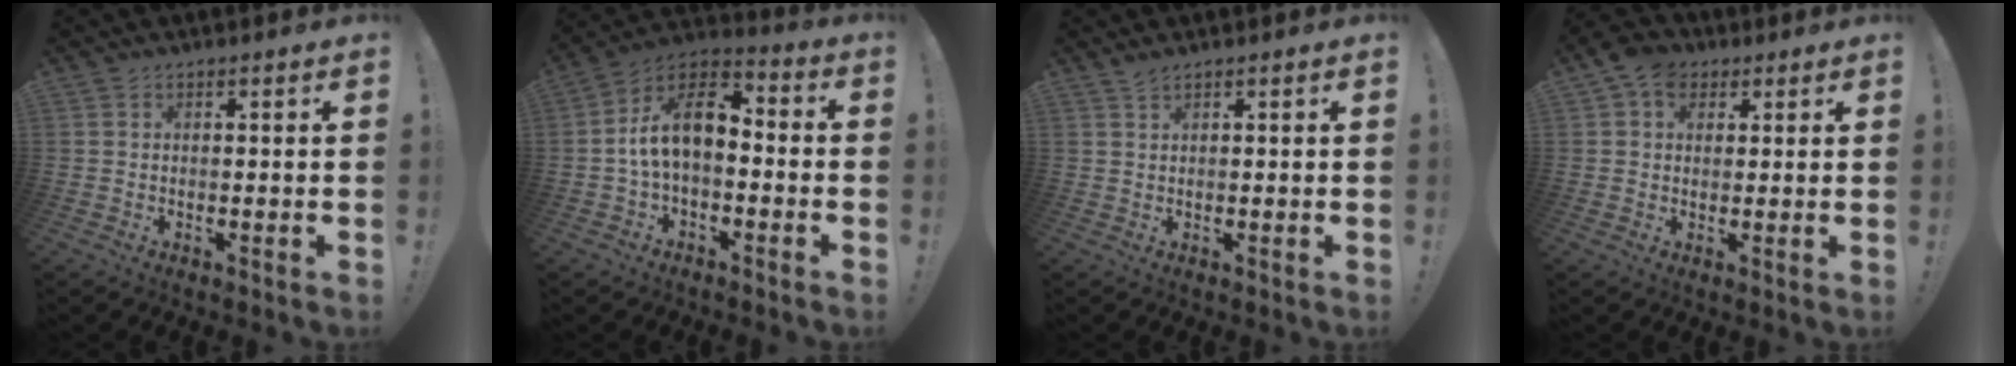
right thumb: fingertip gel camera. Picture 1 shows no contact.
{"total": 12.1, "force": [0.4, 7.2, 9.7], "torque": [-0.172, 0.010, 0.008]}
{"total": 1.5, "force": [1.3, 0.2, 0.7], "torque": [-0.006, -0.004, 0.022]}
{"total": 6.9, "force": [2.8, 5.2, 3.4], "torque": [-0.051, -0.001, 0.053]}